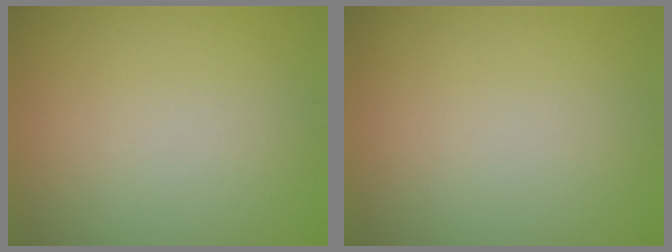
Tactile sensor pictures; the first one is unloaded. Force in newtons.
{"total": 0.0}